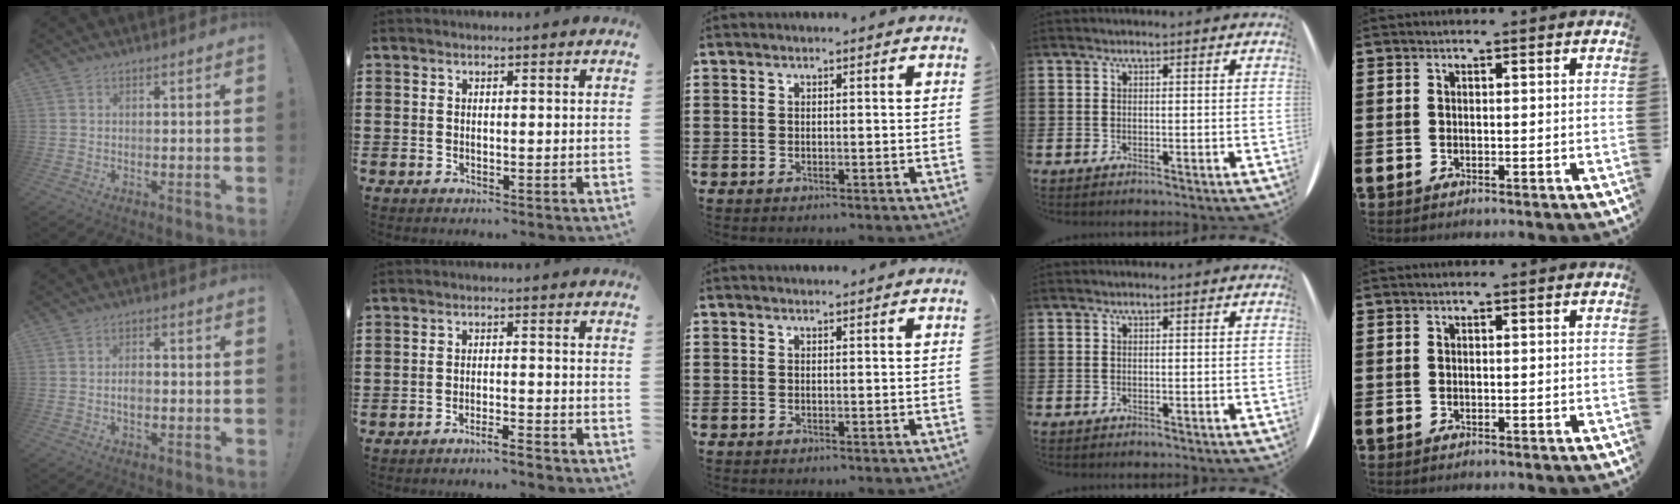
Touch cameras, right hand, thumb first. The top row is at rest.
{"thumb": {"total": 2.8, "force": [-1.0, 1.7, 1.9], "torque": [-0.024, 0.005, -0.021]}, "index": {"total": 2.5, "force": [-2.4, -0.3, 0.7], "torque": [-0.015, -0.001, -0.049]}, "middle": {"total": 0.8, "force": [0.8, -0.2, 0.1], "torque": [-0.004, -0.002, 0.016]}}